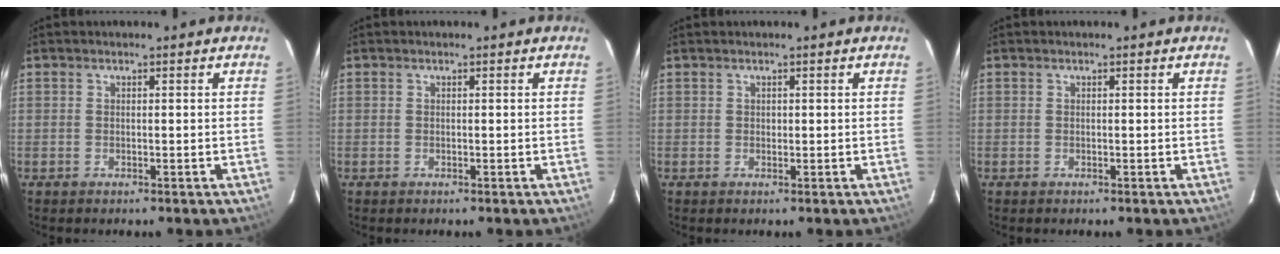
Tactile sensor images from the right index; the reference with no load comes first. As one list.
[{"total": 0.0}, {"total": 0.8, "force": [0.5, -0.2, -0.6], "torque": [0.014, -0.001, 0.010]}, {"total": 0.0}]